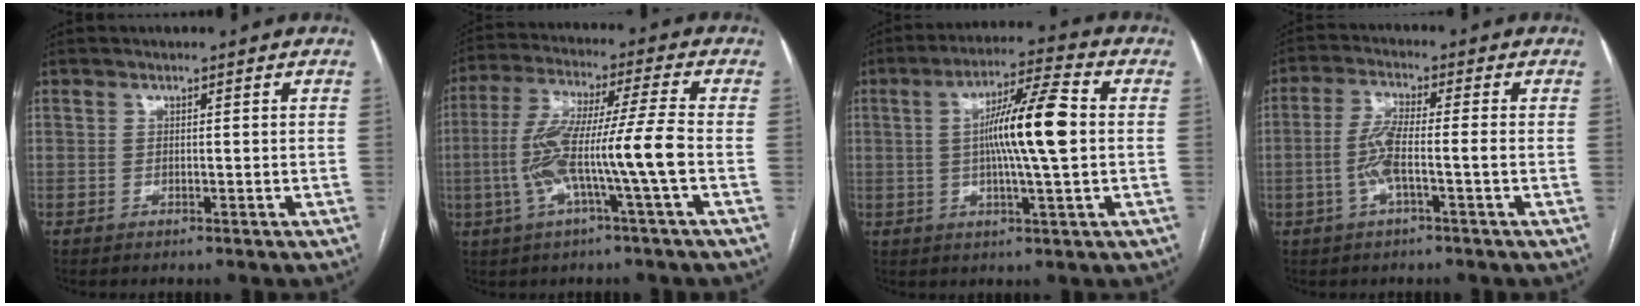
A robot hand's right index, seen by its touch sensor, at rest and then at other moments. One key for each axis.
{"total": 12.2, "fx": -2.9, "fy": -0.9, "fz": 11.9, "tx": -0.237, "ty": 0.013, "tz": -0.056}
{"total": 11.6, "fx": 0.6, "fy": 0.1, "fz": 11.6, "tx": -0.202, "ty": 0.009, "tz": 0.007}
{"total": 5.5, "fx": -1.5, "fy": 0.3, "fz": 5.2, "tx": -0.116, "ty": 0.011, "tz": -0.028}